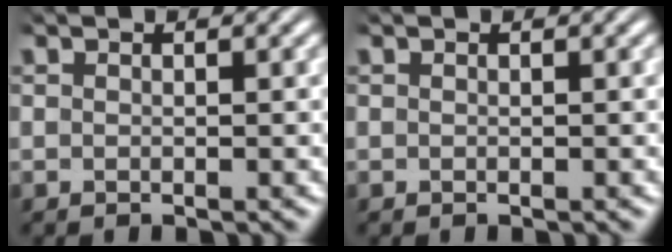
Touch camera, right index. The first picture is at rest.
{"total": 0.0}